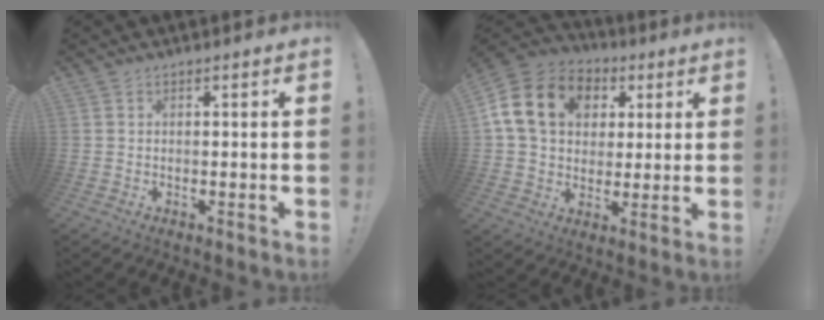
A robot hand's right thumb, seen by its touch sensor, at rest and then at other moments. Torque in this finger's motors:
{"motor_torque": [2.25, 2.28, 0.63, -0.47, 0.50]}